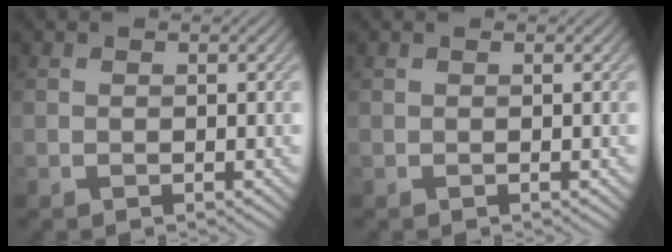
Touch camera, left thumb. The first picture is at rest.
{"total": 0.0}